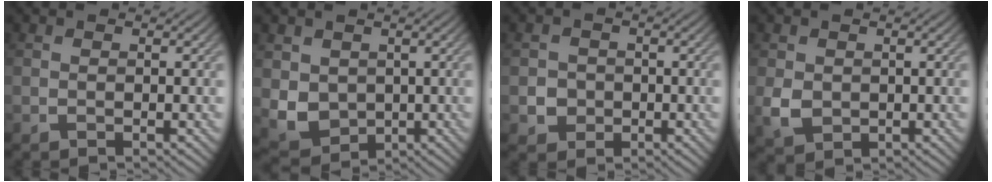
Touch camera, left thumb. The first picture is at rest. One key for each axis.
{"total": 5.6, "fx": 0.6, "fy": 4.8, "fz": 2.7, "tx": -0.087, "ty": -0.019, "tz": 0.011}
{"total": 2.9, "fx": -0.6, "fy": 2.8, "fz": 0.7, "tx": -0.010, "ty": -0.007, "tz": -0.019}
{"total": 3.4, "fx": 0.0, "fy": 2.9, "fz": 1.8, "tx": -0.046, "ty": -0.008, "tz": 0.004}